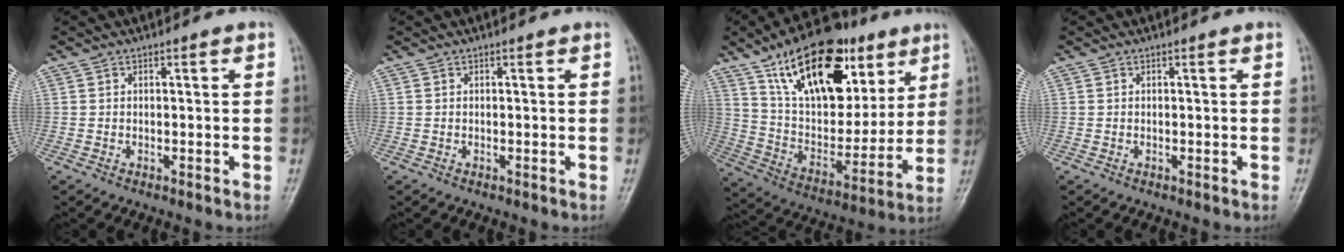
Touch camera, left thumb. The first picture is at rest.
{"total": 0.0}
{"total": 26.8, "force": [13.5, 14.2, 18.2], "torque": [-0.257, -0.025, 0.229]}
{"total": 0.0}